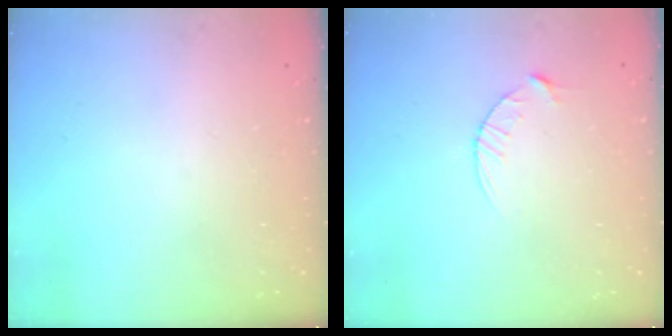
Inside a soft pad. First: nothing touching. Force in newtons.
{"total": 3.6, "press": 3.5, "slide": 0.5}